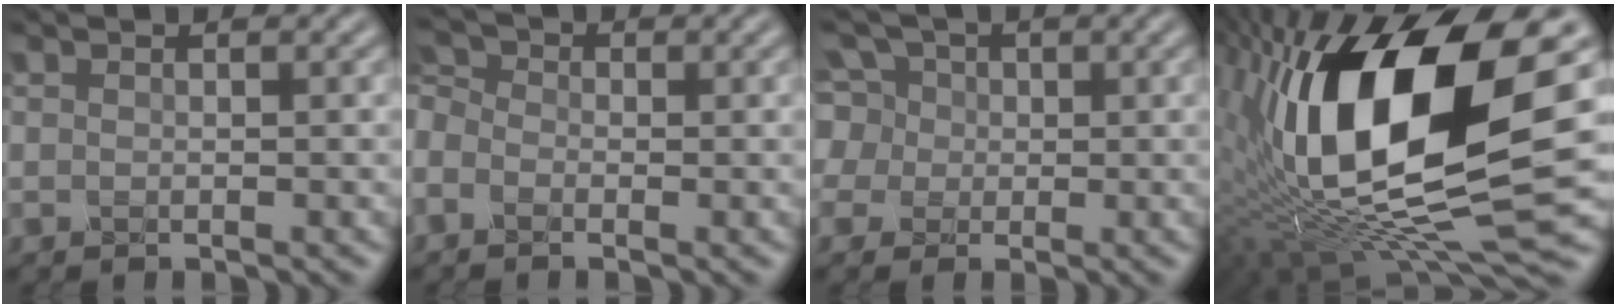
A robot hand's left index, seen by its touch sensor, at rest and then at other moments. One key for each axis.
{"total": 2.5, "fx": -1.2, "fy": 1.8, "fz": 1.2, "tx": -0.072, "ty": 0.004, "tz": -0.015}
{"total": 3.7, "fx": 0.5, "fy": 3.6, "fz": 0.5, "tx": -0.047, "ty": 0.026, "tz": 0.000}
{"total": 15.5, "fx": 2.2, "fy": 7.0, "fz": 13.6, "tx": -0.275, "ty": 0.002, "tz": 0.037}